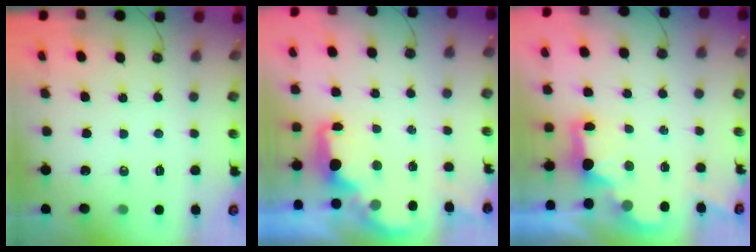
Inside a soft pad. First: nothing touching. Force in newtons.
{"total": 2.0, "press": 1.9, "slide": 0.7}
{"total": 2.1, "press": 2.0, "slide": 0.7}